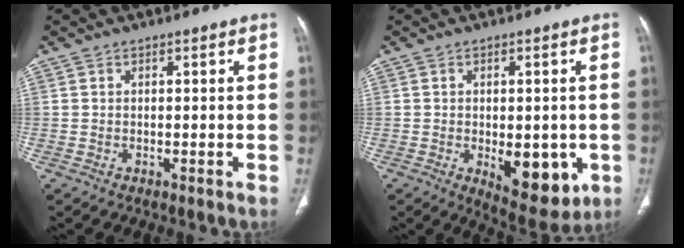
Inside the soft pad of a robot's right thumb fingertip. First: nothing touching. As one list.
[{"total": 11.0, "force": [-2.7, 5.6, 9.1], "torque": [-0.090, -0.011, -0.023]}]